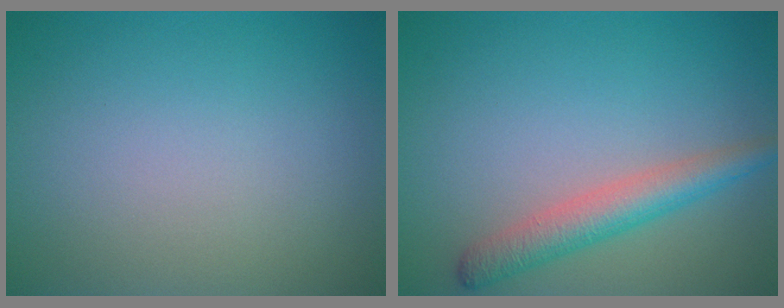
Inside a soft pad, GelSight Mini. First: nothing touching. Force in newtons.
{"total": 3.7, "press": 3.6, "slide": 0.3}